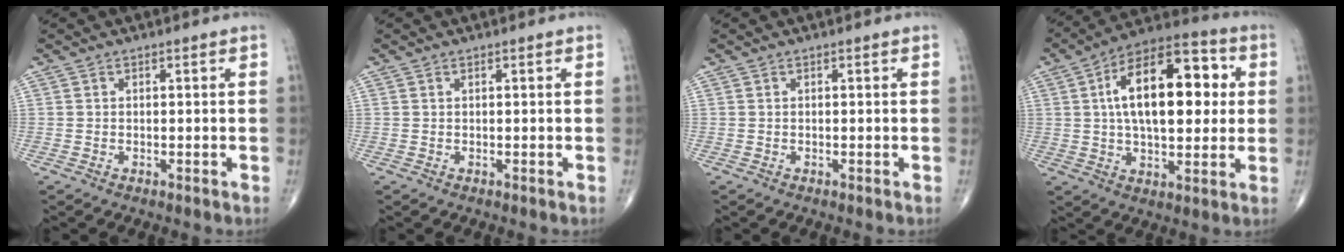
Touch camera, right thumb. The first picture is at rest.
{"total": 0.0}
{"total": 0.0}
{"total": 20.3, "force": [3.4, 10.1, 17.2], "torque": [-0.247, 0.020, 0.046]}